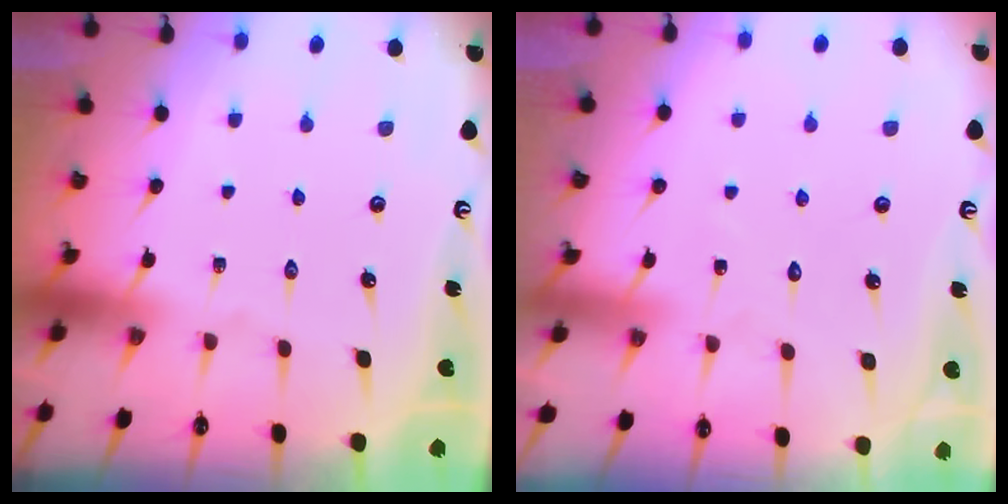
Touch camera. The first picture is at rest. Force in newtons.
{"total": 4.6, "press": 4.6, "slide": 0.3}